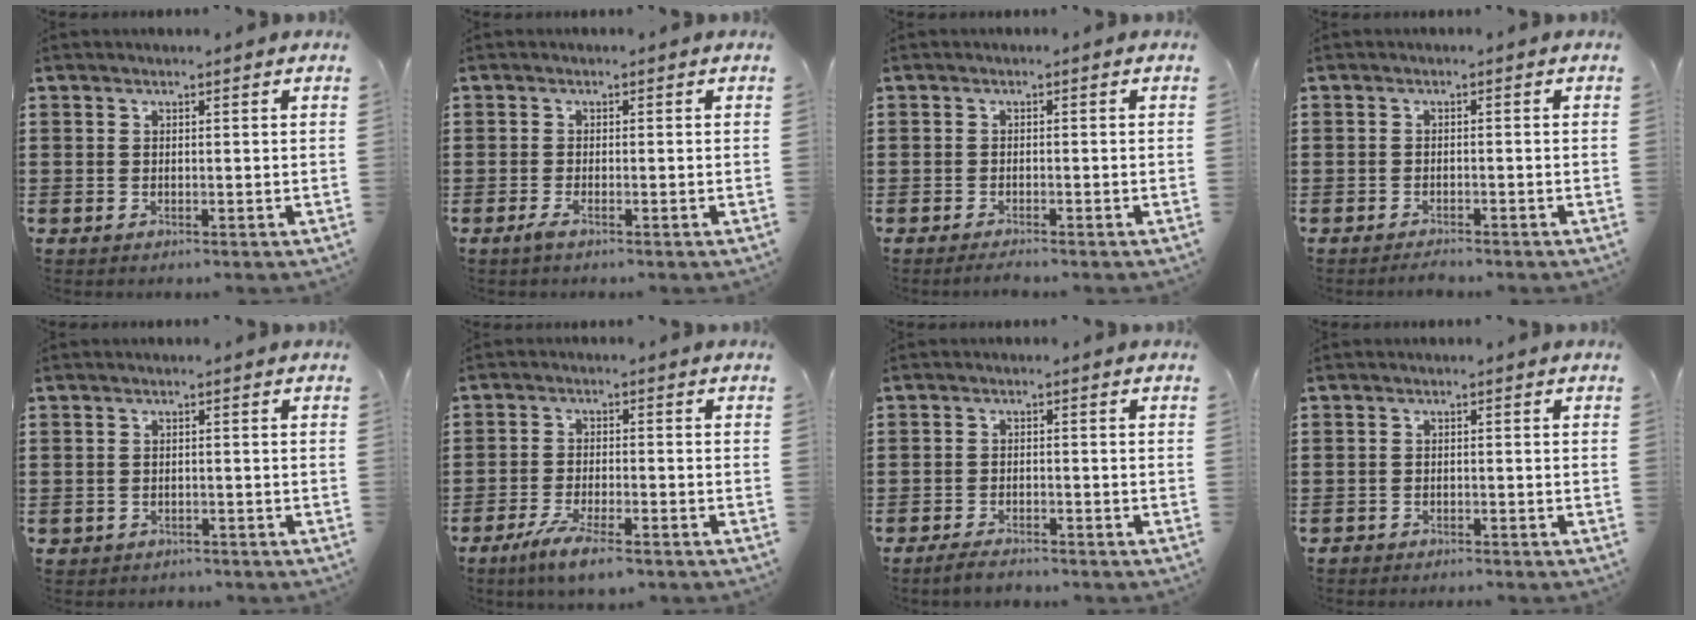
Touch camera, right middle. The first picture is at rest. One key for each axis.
{"total": 1.3, "fx": -0.7, "fy": 0.1, "fz": 1.1, "tx": -0.030, "ty": -0.007, "tz": -0.015}
{"total": 1.0, "fx": -1.0, "fy": 0.0, "fz": 0.4, "tx": -0.009, "ty": -0.003, "tz": -0.018}
{"total": 1.4, "fx": -1.4, "fy": 0.0, "fz": 0.2, "tx": -0.007, "ty": 0.000, "tz": -0.027}
{"total": 1.1, "fx": -0.9, "fy": 0.5, "fz": -0.1, "tx": -0.002, "ty": 0.001, "tz": -0.022}
{"total": 4.9, "fx": -3.8, "fy": 0.5, "fz": 3.1, "tx": -0.068, "ty": -0.010, "tz": -0.073}
{"total": 2.3, "fx": -2.1, "fy": 0.4, "fz": 0.6, "tx": -0.012, "ty": 0.003, "tz": -0.043}
{"total": 1.4, "fx": -1.3, "fy": 0.2, "fz": -0.3, "tx": 0.002, "ty": 0.002, "tz": -0.032}